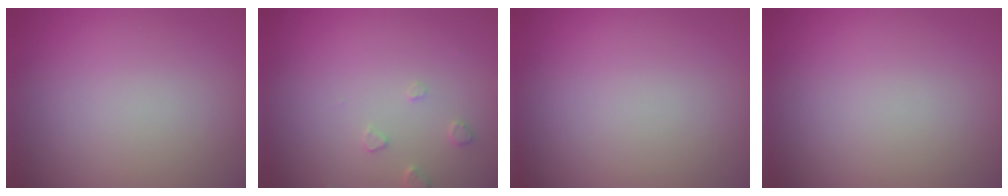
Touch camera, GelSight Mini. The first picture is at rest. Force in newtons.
{"total": 1.2, "press": 1.2, "slide": 0.2}
{"total": 0.0}
{"total": 0.0}